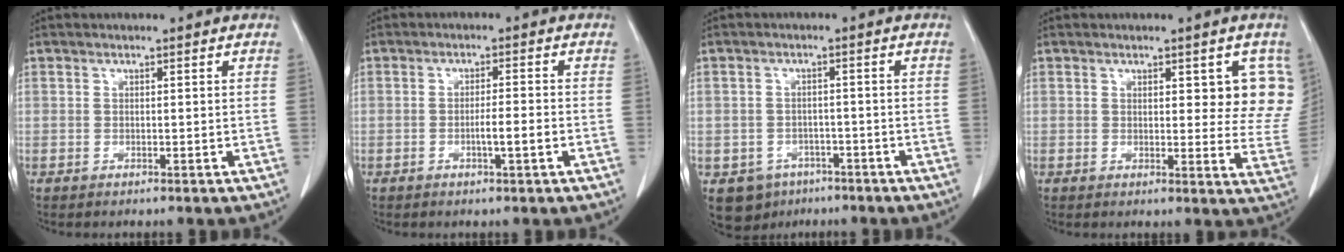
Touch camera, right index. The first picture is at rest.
{"total": 3.2, "force": [-1.0, 0.1, 3.0], "torque": [-0.050, -0.001, -0.017]}
{"total": 5.7, "force": [-3.3, 4.5, 1.1], "torque": [-0.014, 0.008, -0.042]}
{"total": 7.9, "force": [3.5, 3.2, 6.3], "torque": [-0.053, -0.014, 0.035]}